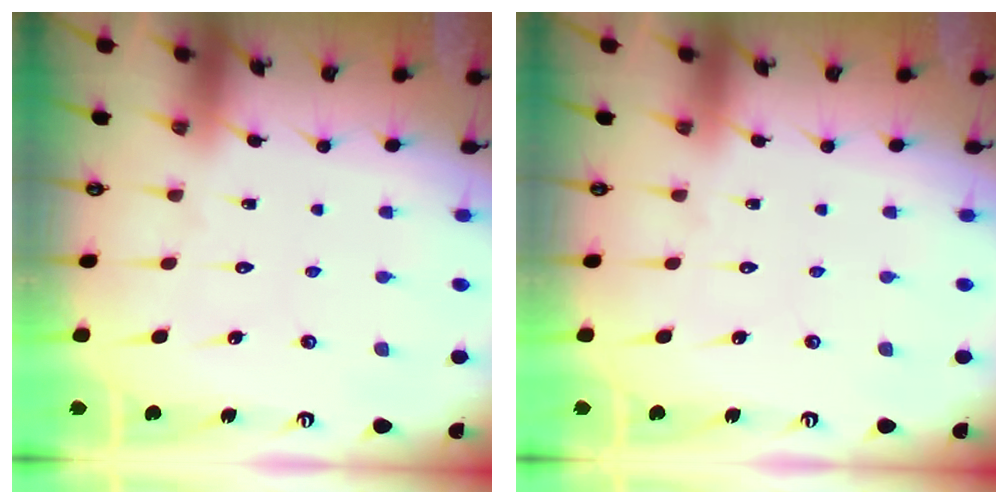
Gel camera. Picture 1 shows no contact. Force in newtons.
{"total": 0.0}